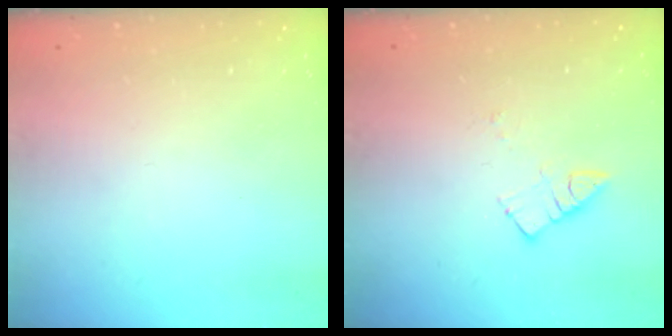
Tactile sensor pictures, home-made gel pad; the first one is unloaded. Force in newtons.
{"total": 4.1, "press": 4.1, "slide": 0.2}